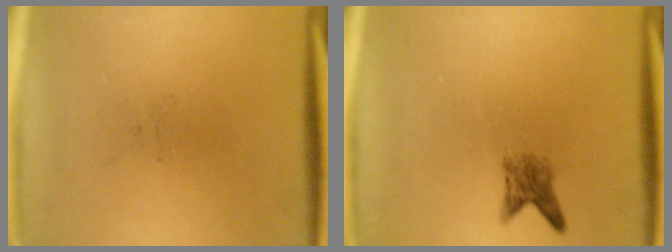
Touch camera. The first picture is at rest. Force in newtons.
{"total": 2.3}